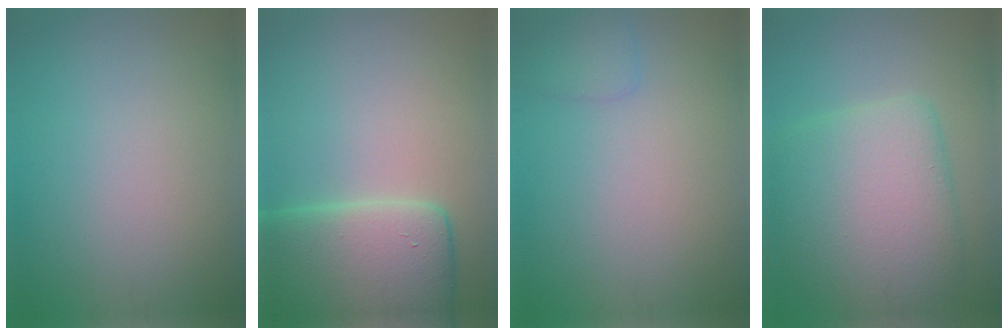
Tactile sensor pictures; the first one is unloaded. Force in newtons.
{"total": 9.0, "press": 8.9, "slide": 0.6}
{"total": 1.3, "press": 1.3, "slide": 0.0}
{"total": 8.6, "press": 8.6, "slide": 0.3}